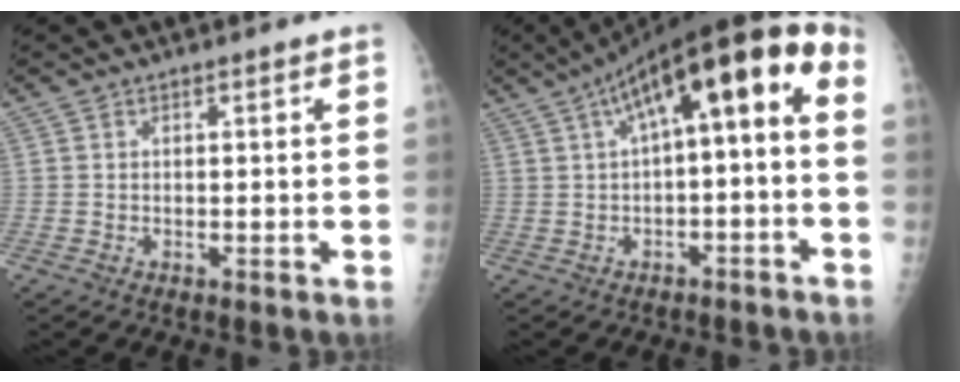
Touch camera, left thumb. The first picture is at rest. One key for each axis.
{"total": 13.6, "fx": 1.7, "fy": 4.6, "fz": 12.6, "tx": -0.188, "ty": 0.063, "tz": 0.023}